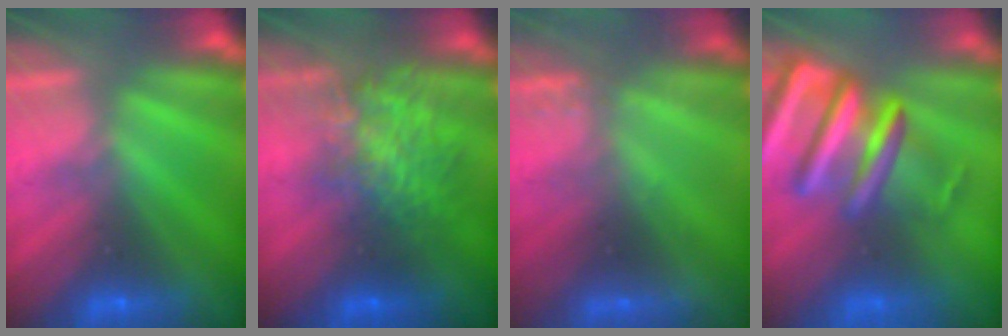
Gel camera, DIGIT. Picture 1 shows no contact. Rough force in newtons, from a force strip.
{"total": 7.8}
{"total": 2.2}
{"total": 7.1}